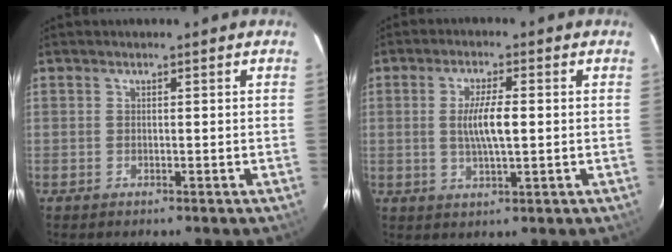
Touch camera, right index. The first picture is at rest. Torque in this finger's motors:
{"motor_torque": [0.89, 0.17, 0.50, 0.12]}